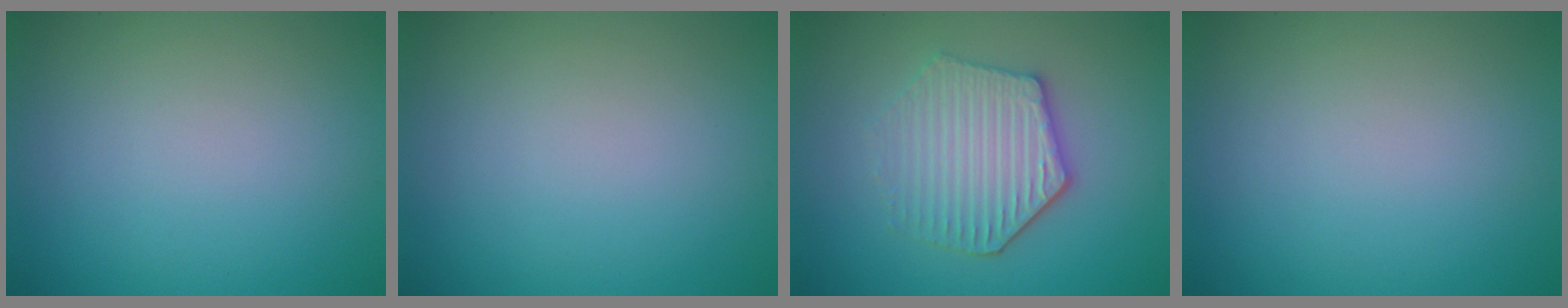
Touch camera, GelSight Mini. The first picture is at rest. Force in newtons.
{"total": 0.0}
{"total": 4.3, "press": 4.0, "slide": 1.8}
{"total": 0.0}